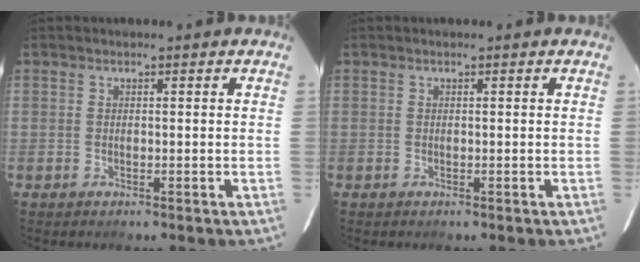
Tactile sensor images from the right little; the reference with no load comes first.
{"total": 0.0}